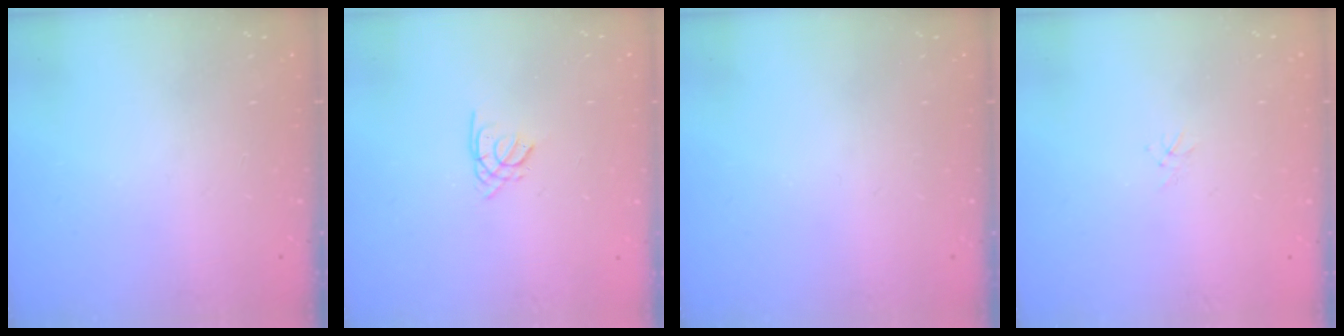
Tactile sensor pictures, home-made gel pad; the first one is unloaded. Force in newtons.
{"total": 1.3, "press": 1.3, "slide": 0.4}
{"total": 0.0}
{"total": 1.1, "press": 1.0, "slide": 0.3}